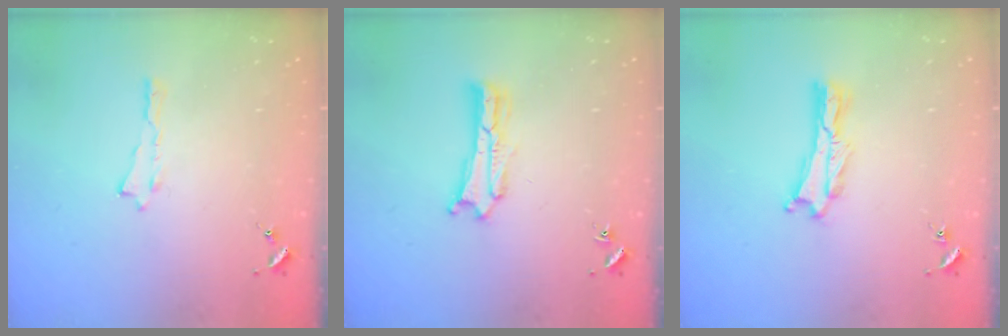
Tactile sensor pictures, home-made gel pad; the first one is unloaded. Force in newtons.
{"total": 1.2, "press": 1.2, "slide": 0.2}
{"total": 0.7, "press": 0.7, "slide": 0.2}